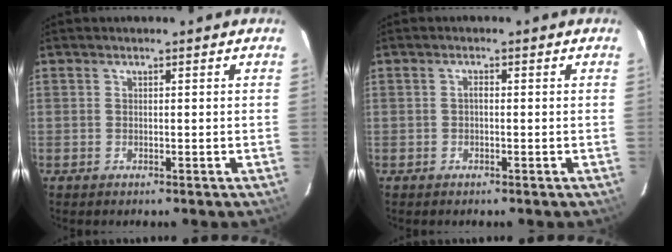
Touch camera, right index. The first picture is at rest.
{"total": 0.7, "force": [-0.2, 0.3, 0.6], "torque": [-0.011, 0.006, -0.005]}